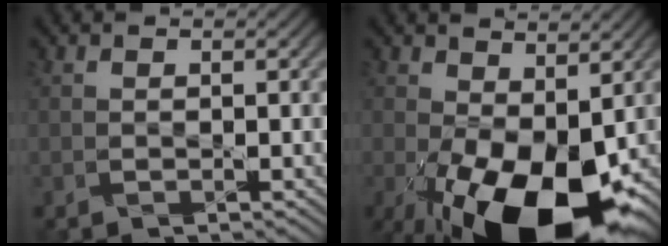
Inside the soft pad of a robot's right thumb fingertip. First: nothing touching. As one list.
[{"total": 15.6, "force": [-4.4, 8.0, 12.6], "torque": [-0.228, -0.040, -0.053]}]